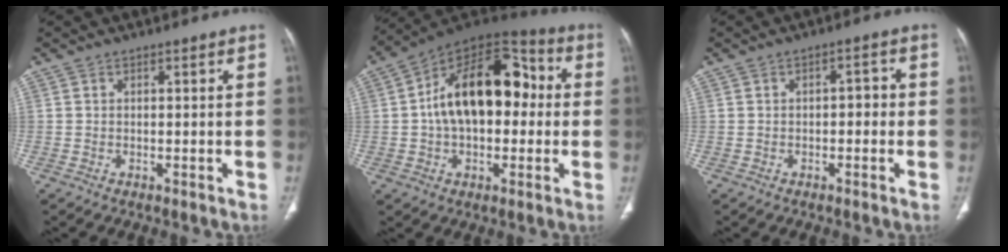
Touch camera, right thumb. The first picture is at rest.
{"total": 20.2, "force": [1.1, 12.1, 16.1], "torque": [-0.232, 0.046, 0.010]}
{"total": 3.0, "force": [-0.3, 1.6, 2.5], "torque": [-0.020, 0.010, -0.011]}